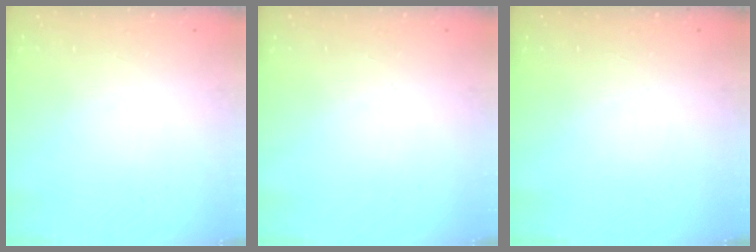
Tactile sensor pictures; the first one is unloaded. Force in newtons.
{"total": 0.0}
{"total": 0.0}